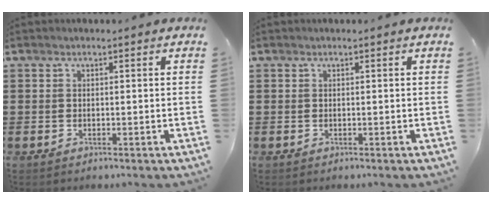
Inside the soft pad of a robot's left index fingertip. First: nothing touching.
{"total": 0.0}